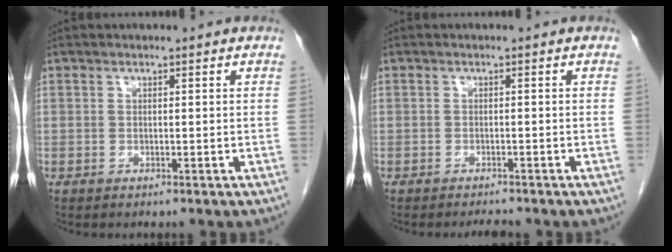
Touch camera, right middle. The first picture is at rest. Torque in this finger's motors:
{"motor_torque": [-0.12, 0.17, -0.01, -0.01]}